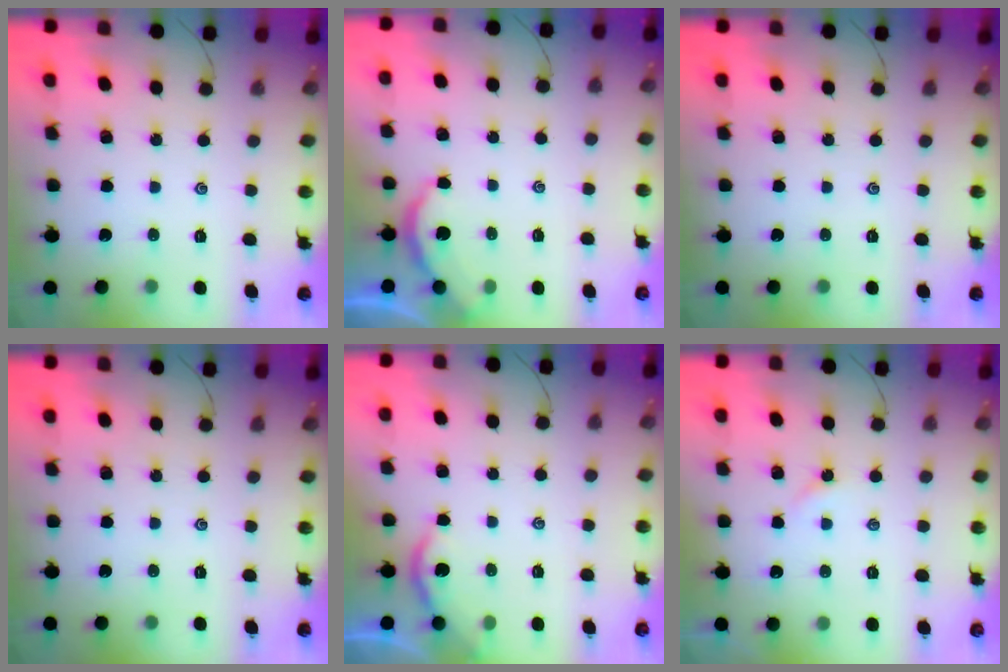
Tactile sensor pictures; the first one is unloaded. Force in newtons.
{"total": 2.6, "press": 2.6, "slide": 0.2}
{"total": 0.0}
{"total": 0.0}
{"total": 2.7, "press": 2.7, "slide": 0.2}
{"total": 3.0, "press": 2.9, "slide": 0.6}